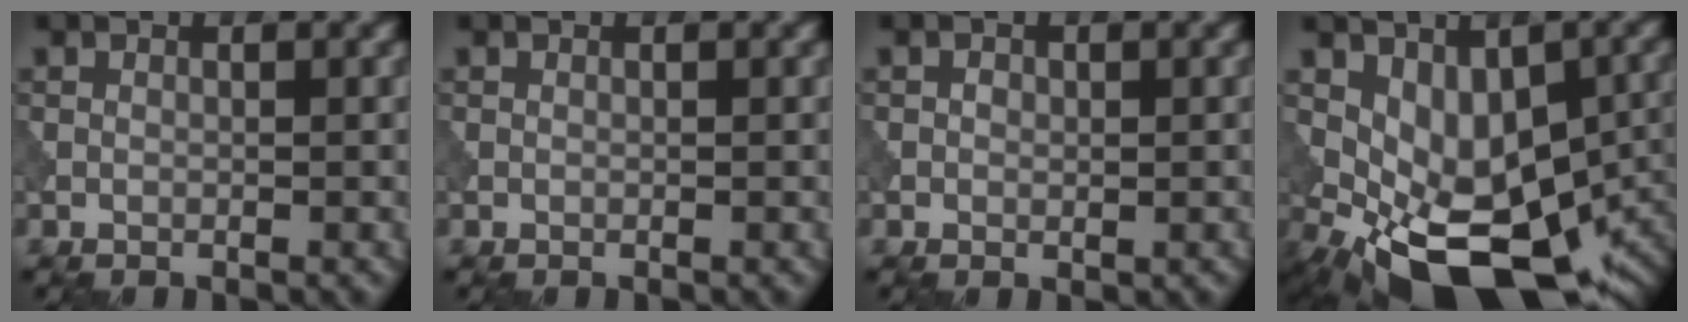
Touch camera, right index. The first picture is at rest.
{"total": 0.0}
{"total": 0.8, "force": [0.1, 0.7, 0.3], "torque": [-0.002, -0.002, 0.000]}
{"total": 11.6, "force": [-2.5, 6.4, 9.4], "torque": [-0.150, -0.029, -0.025]}